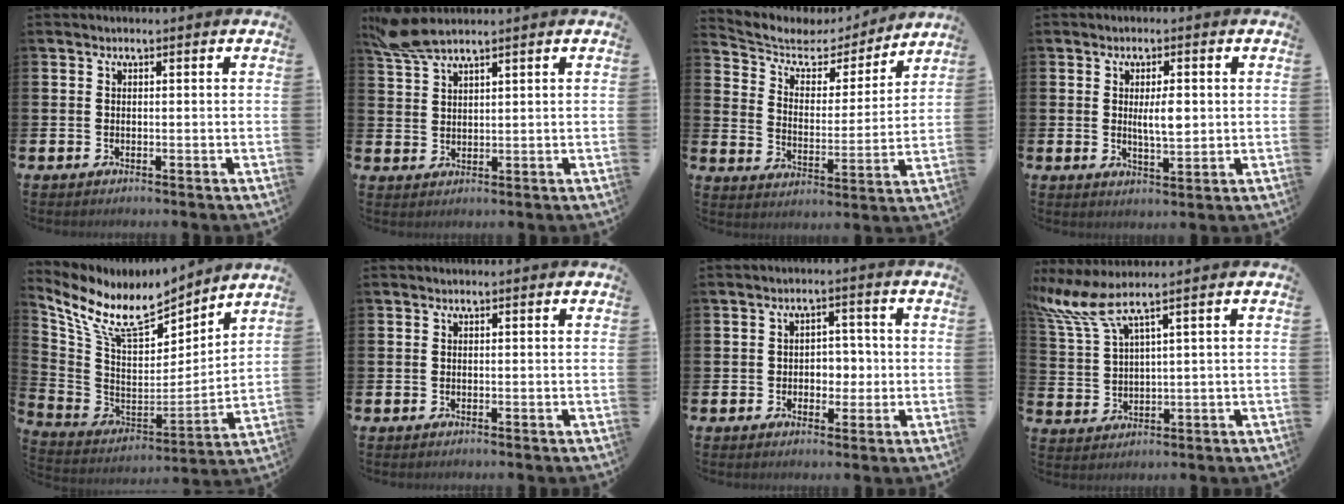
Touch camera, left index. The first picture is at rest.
{"total": 4.6, "force": [4.1, 0.7, 2.1], "torque": [-0.055, -0.008, 0.076]}
{"total": 5.9, "force": [5.0, 2.8, 1.6], "torque": [-0.067, -0.035, 0.081]}
{"total": 3.7, "force": [0.6, 1.3, 3.4], "torque": [-0.050, -0.003, 0.005]}
{"total": 10.4, "force": [8.8, 3.5, 4.4], "torque": [-0.135, -0.057, 0.158]}
{"total": 0.0}
{"total": 3.0, "force": [-0.5, 2.6, 1.5], "torque": [-0.026, 0.005, -0.018]}
{"total": 6.4, "force": [4.6, 1.1, 4.3], "torque": [-0.104, -0.010, 0.077]}